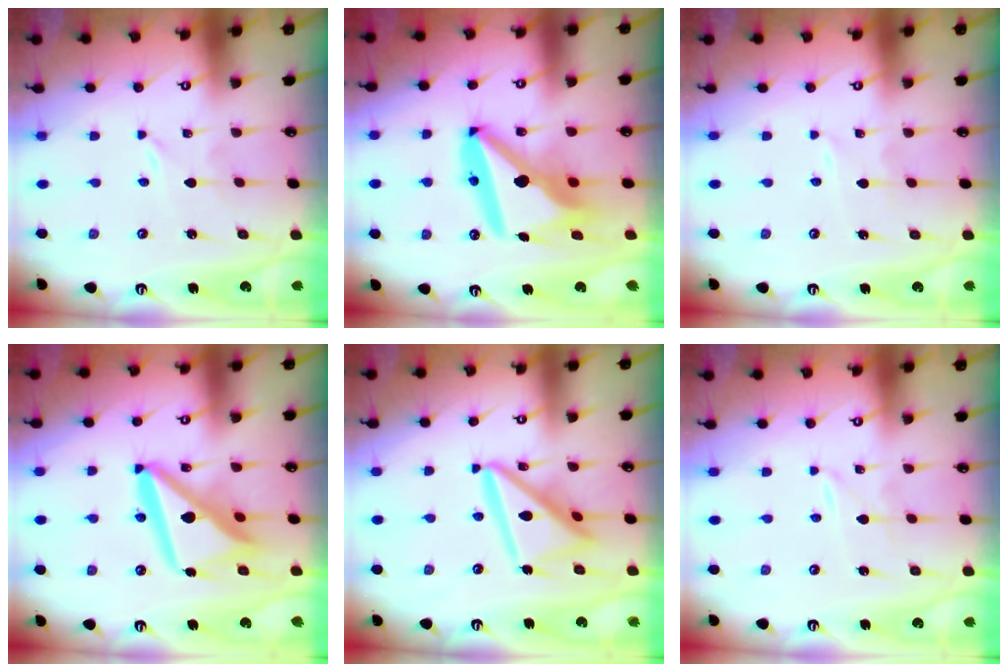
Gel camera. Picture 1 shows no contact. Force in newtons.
{"total": 16.3, "press": 16.2, "slide": 1.9}
{"total": 0.9, "press": 0.9, "slide": 0.1}
{"total": 15.7, "press": 15.6, "slide": 1.2}
{"total": 15.4, "press": 15.3, "slide": 1.6}
{"total": 1.5, "press": 1.5, "slide": 0.2}